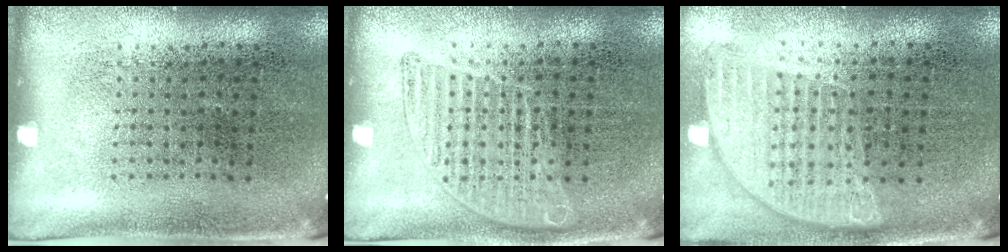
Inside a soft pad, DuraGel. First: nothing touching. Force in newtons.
{"total": 1.6, "press": 1.6, "slide": 0.2}
{"total": 1.0, "press": 1.0, "slide": 0.1}